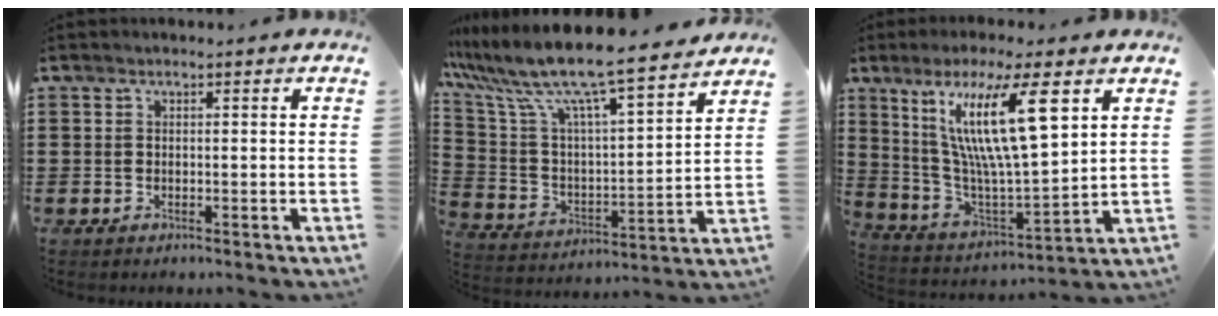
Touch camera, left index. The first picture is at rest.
{"total": 9.4, "force": [8.1, 0.2, 4.8], "torque": [-0.130, -0.065, 0.129]}
{"total": 15.2, "force": [7.3, 2.8, 13.0], "torque": [-0.261, -0.019, 0.115]}